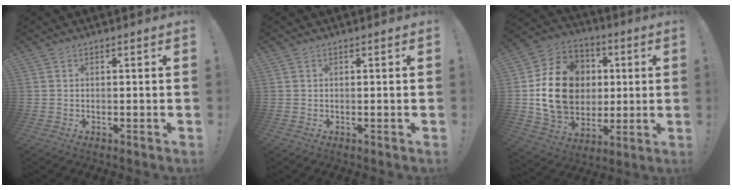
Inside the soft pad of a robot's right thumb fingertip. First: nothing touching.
{"total": 0.0}
{"total": 21.1, "force": [1.7, 17.1, 12.2], "torque": [-0.199, 0.011, 0.055]}